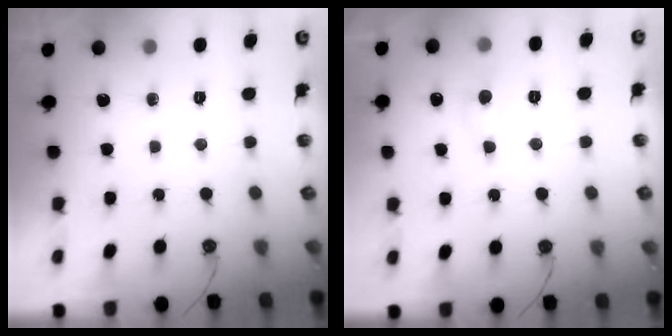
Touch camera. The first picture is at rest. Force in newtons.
{"total": 0.9, "press": 0.6, "slide": 0.6}